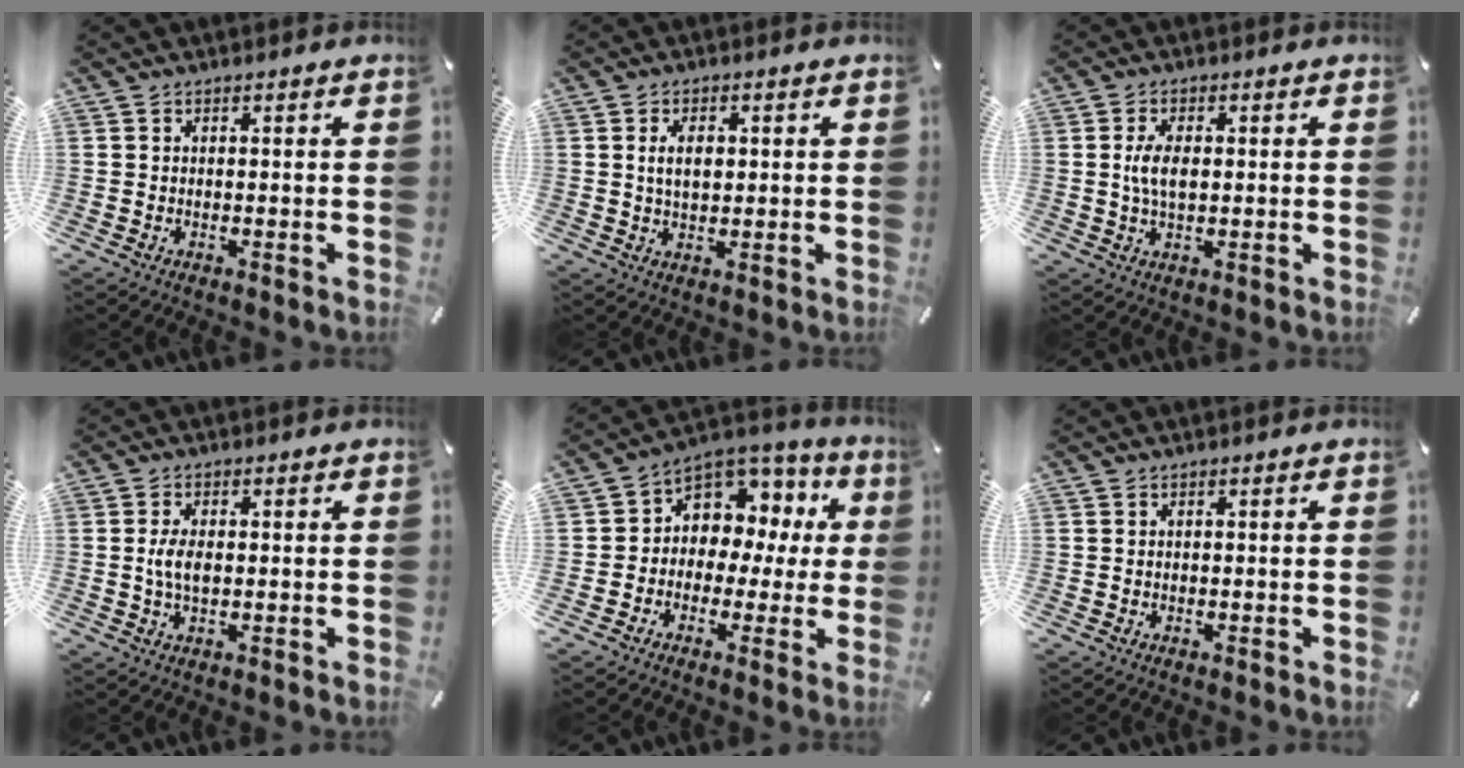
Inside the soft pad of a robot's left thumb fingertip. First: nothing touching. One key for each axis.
{"total": 4.6, "fx": 0.9, "fy": 2.9, "fz": 3.5, "tx": -0.074, "ty": 0.004, "tz": 0.010}
{"total": 4.7, "fx": 0.5, "fy": 2.5, "fz": 3.9, "tx": -0.103, "ty": 0.000, "tz": 0.000}
{"total": 4.0, "fx": 0.2, "fy": 2.2, "fz": 3.4, "tx": -0.090, "ty": -0.002, "tz": -0.005}
{"total": 9.3, "fx": 2.1, "fy": 8.2, "fz": 3.8, "tx": -0.064, "ty": -0.025, "tz": 0.044}
{"total": 0.0}